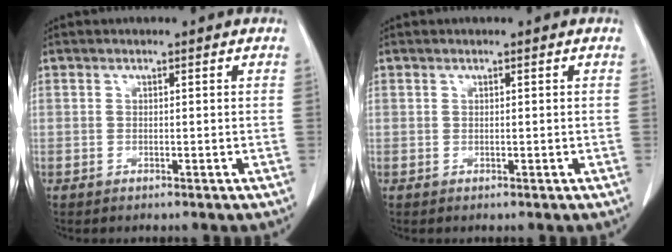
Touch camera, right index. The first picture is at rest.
{"total": 0.0}